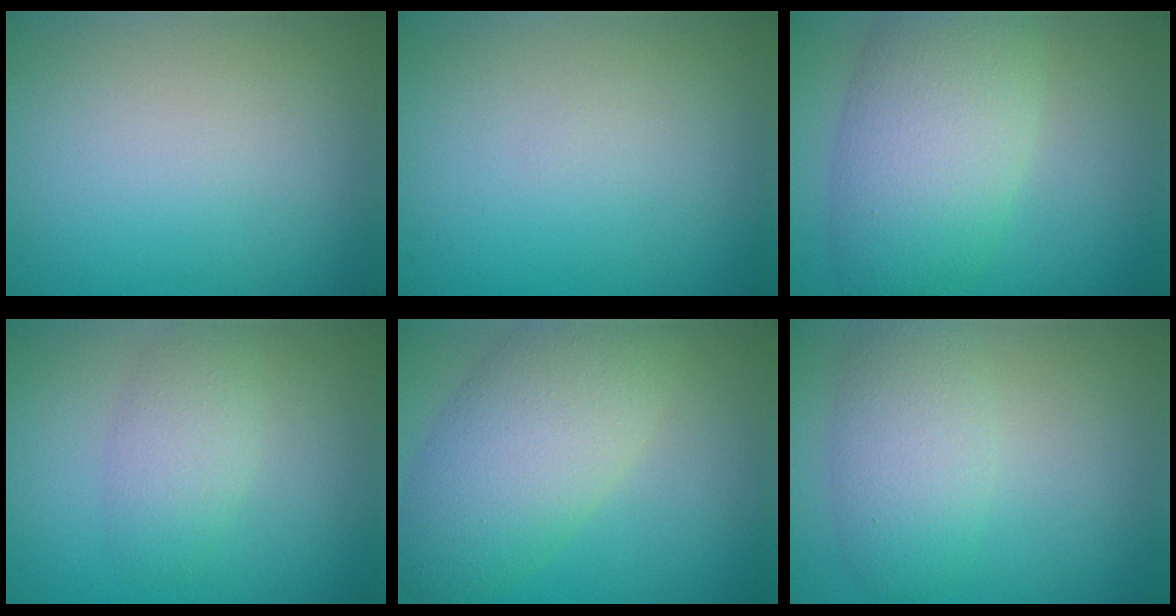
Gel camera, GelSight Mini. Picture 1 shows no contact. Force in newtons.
{"total": 0.0}
{"total": 7.8, "press": 7.8, "slide": 0.1}
{"total": 2.7, "press": 2.7, "slide": 0.1}
{"total": 7.4, "press": 7.4, "slide": 0.4}
{"total": 4.2, "press": 4.2, "slide": 0.4}